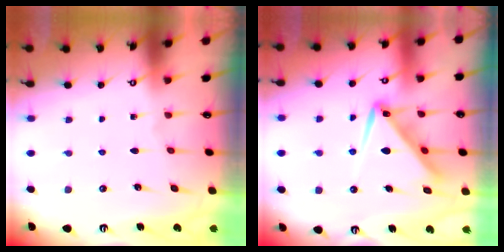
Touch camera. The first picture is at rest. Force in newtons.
{"total": 10.9, "press": 10.8, "slide": 1.0}